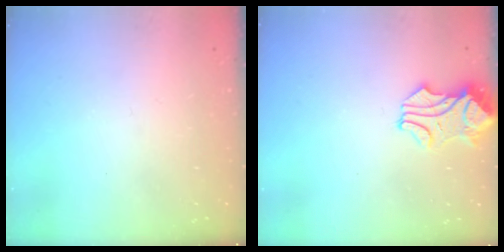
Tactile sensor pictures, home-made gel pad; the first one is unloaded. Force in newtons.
{"total": 0.0}